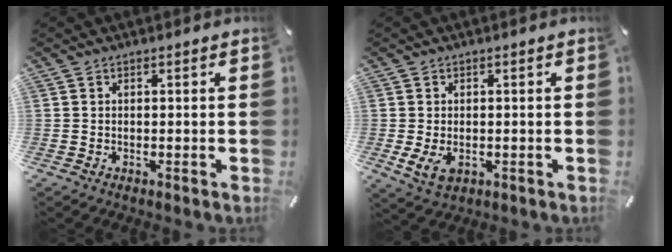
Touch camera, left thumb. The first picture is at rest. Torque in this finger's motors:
{"motor_torque": [0.69, 1.60, 0.29, -0.25, 0.17]}